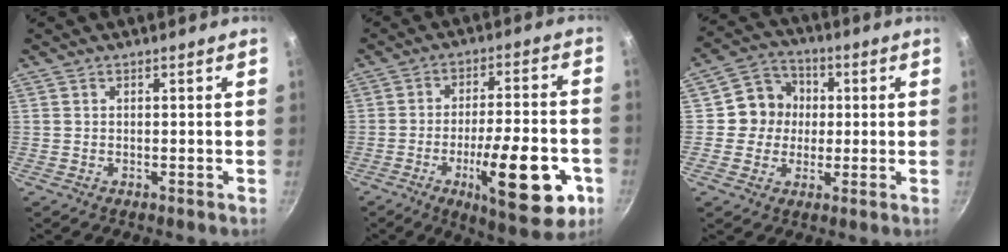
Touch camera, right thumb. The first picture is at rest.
{"total": 19.0, "force": [-6.9, 5.8, 16.8], "torque": [-0.220, 0.023, -0.094]}
{"total": 8.8, "force": [0.6, 8.3, 2.8], "torque": [0.000, 0.017, -0.007]}